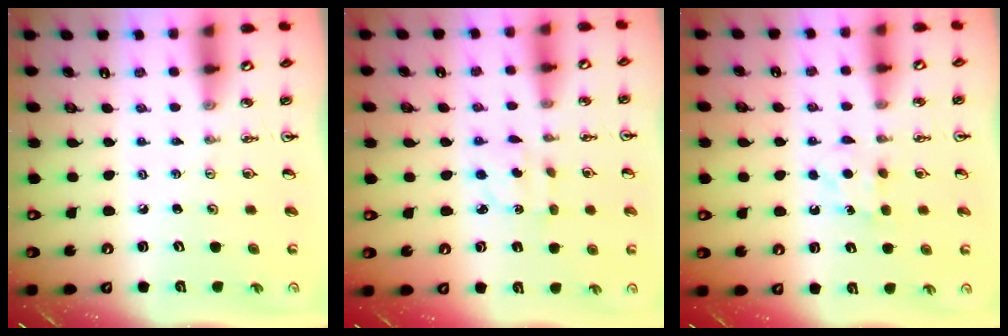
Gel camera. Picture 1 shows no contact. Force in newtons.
{"total": 2.7, "press": 2.7, "slide": 0.5}
{"total": 5.7, "press": 5.7, "slide": 0.8}